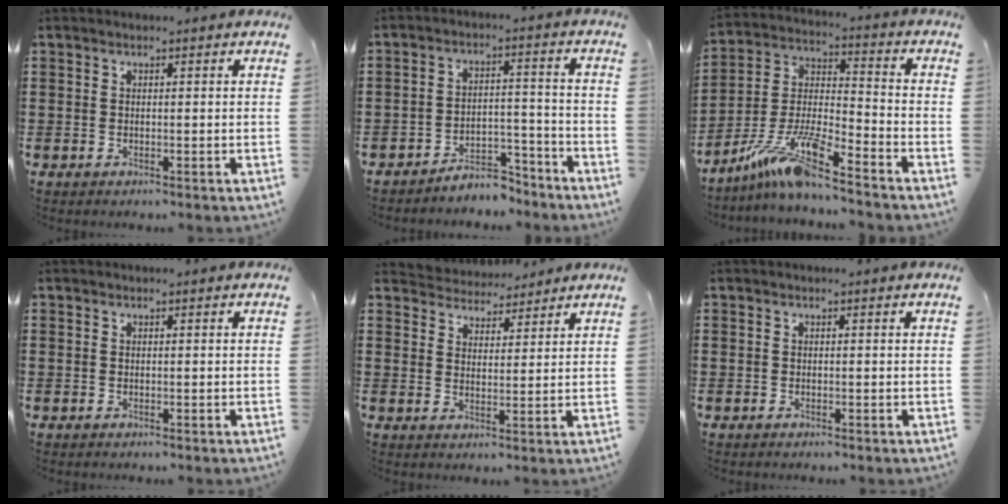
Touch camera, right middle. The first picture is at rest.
{"total": 5.2, "force": [-5.1, 0.9, 0.6], "torque": [-0.011, 0.012, -0.102]}
{"total": 11.3, "force": [-8.9, 0.7, 6.9], "torque": [-0.161, -0.007, -0.183]}
{"total": 0.0}
{"total": 4.1, "force": [3.9, 1.3, -0.6], "torque": [-0.010, -0.018, 0.070]}
{"total": 0.0}